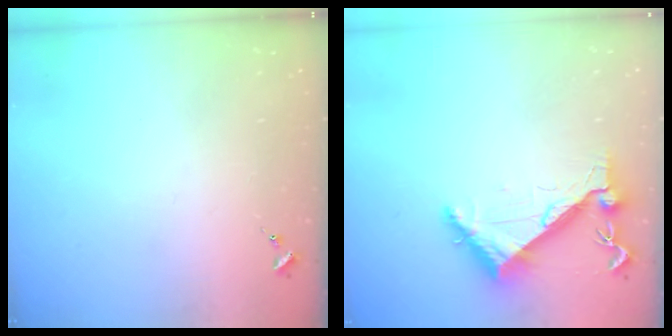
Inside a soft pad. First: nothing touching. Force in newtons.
{"total": 6.4, "press": 6.4, "slide": 0.5}